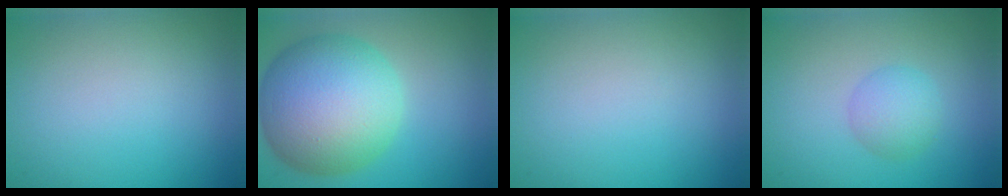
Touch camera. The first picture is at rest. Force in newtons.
{"total": 12.5, "press": 12.4, "slide": 0.4}
{"total": 0.0}
{"total": 2.5, "press": 2.5, "slide": 0.1}